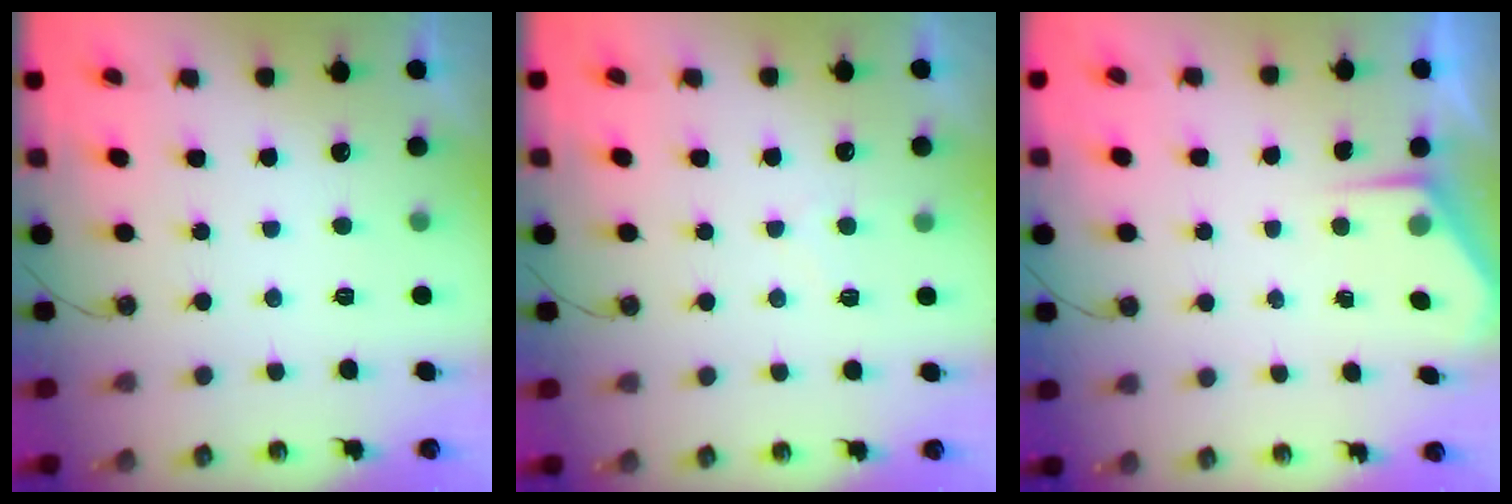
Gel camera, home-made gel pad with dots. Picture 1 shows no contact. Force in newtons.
{"total": 4.1, "press": 4.1, "slide": 0.4}
{"total": 2.8, "press": 2.8, "slide": 0.4}